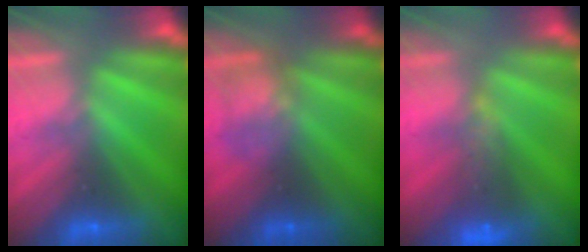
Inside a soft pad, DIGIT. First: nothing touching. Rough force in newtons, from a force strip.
{"total": 2.3}
{"total": 7.3}